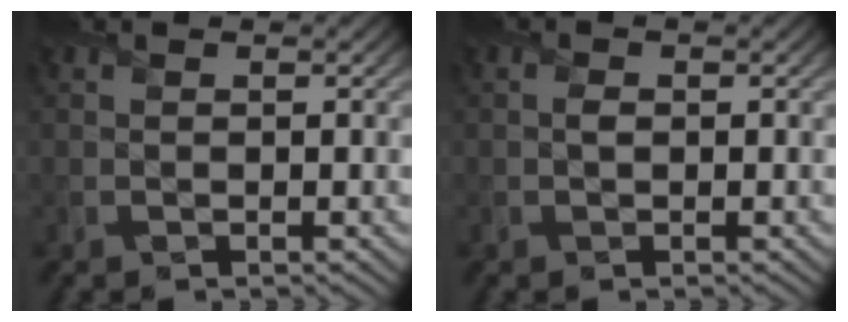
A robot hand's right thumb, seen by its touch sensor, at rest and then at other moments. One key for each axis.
{"total": 0.6, "fx": -0.1, "fy": 0.4, "fz": 0.4, "tx": -0.008, "ty": -0.001, "tz": -0.002}